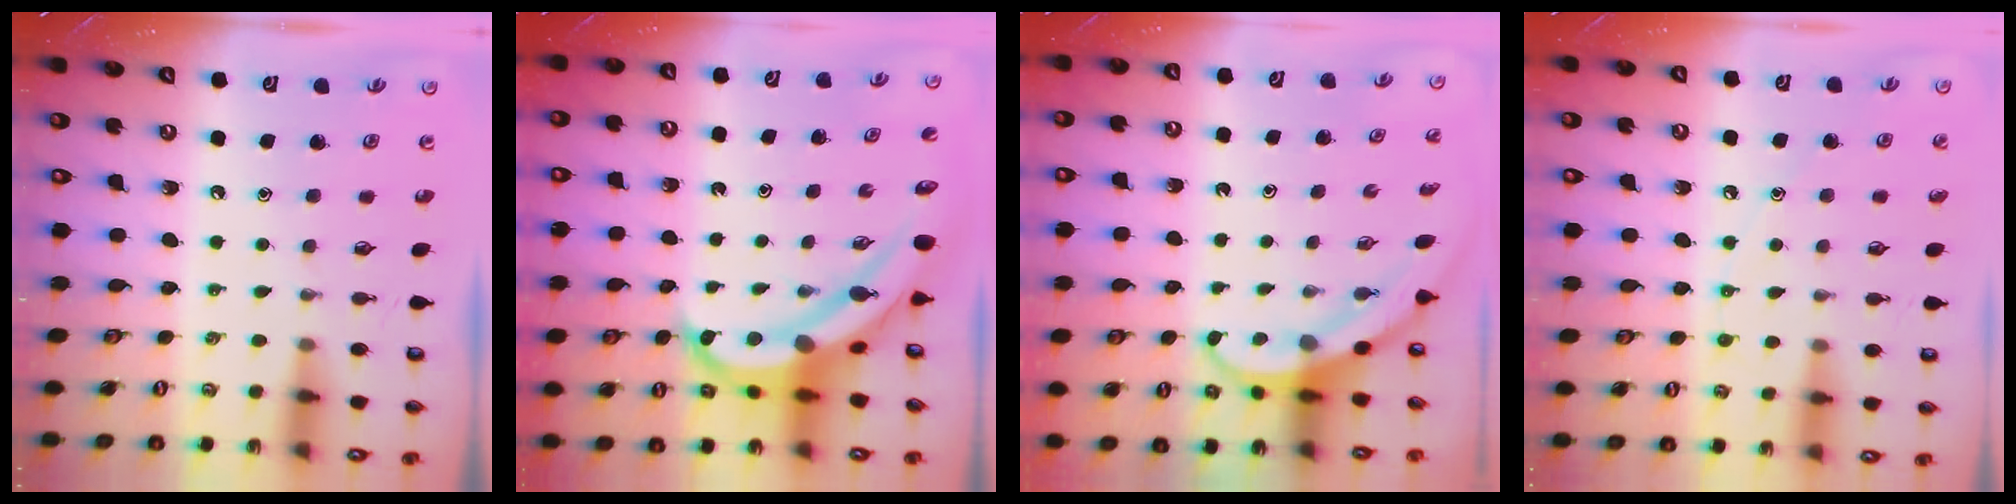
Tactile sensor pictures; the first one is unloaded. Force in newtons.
{"total": 8.5, "press": 8.5, "slide": 1.0}
{"total": 4.0, "press": 3.9, "slide": 0.3}
{"total": 6.4, "press": 6.4, "slide": 0.7}